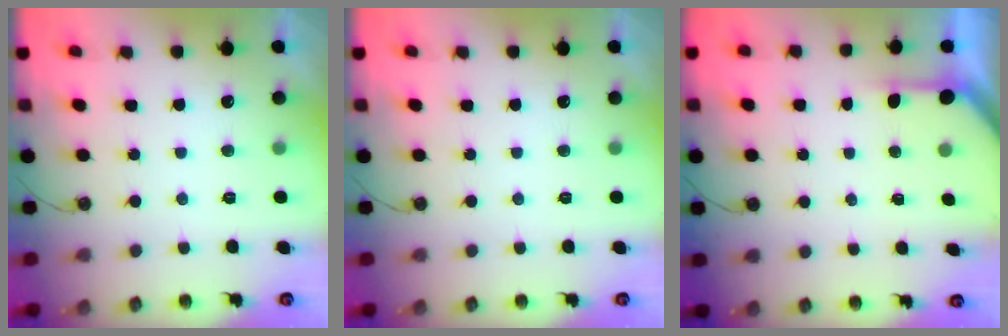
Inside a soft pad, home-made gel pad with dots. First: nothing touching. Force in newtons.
{"total": 0.0}
{"total": 2.1, "press": 2.1, "slide": 0.3}